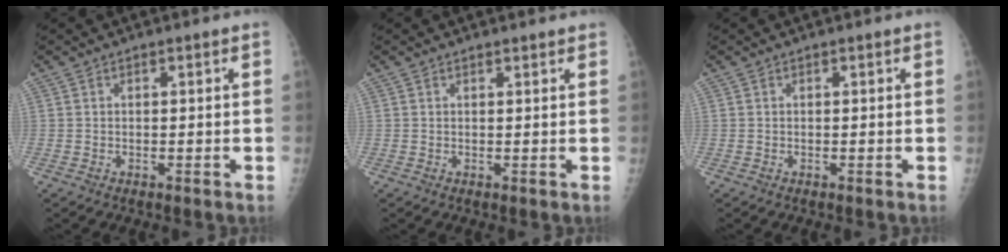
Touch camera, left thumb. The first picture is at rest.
{"total": 1.2, "force": [1.0, 0.3, 0.5], "torque": [-0.004, -0.003, 0.014]}
{"total": 0.0}